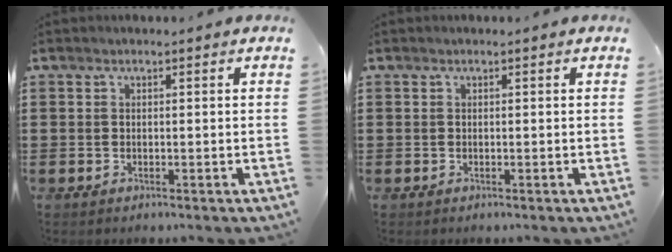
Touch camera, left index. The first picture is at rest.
{"total": 0.0}